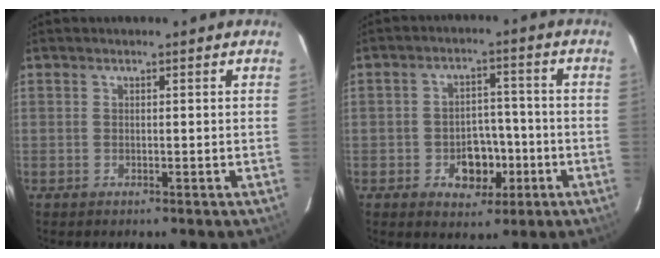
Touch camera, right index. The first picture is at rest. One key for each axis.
{"total": 7.4, "fx": -2.8, "fy": 5.6, "fz": 4.1, "tx": -0.078, "ty": 0.014, "tz": -0.026}